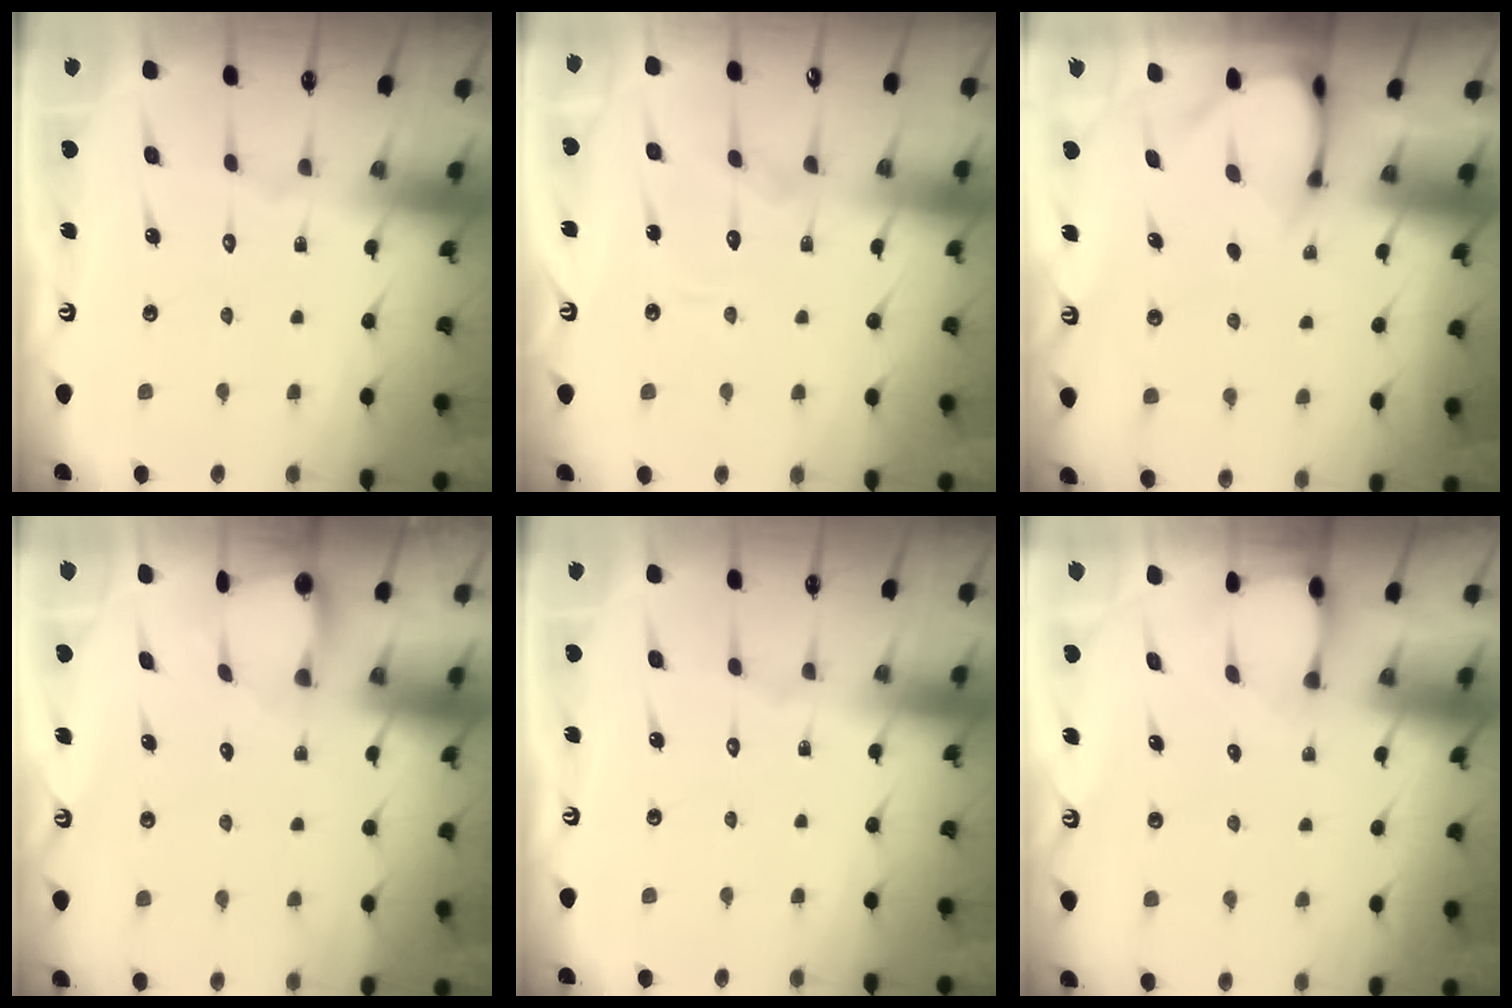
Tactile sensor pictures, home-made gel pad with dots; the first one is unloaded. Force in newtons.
{"total": 9.5, "press": 9.4, "slide": 0.7}
{"total": 3.4, "press": 3.4, "slide": 0.3}
{"total": 2.8, "press": 2.8, "slide": 0.3}
{"total": 0.0}
{"total": 2.0, "press": 1.9, "slide": 0.3}